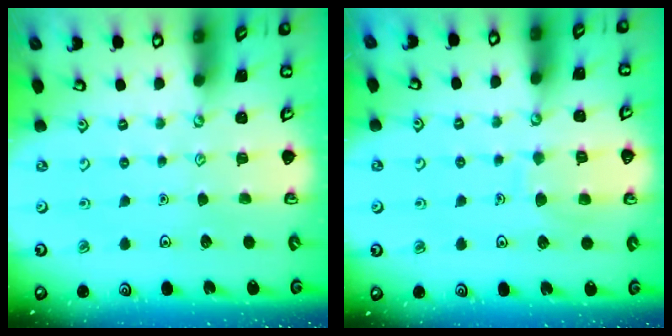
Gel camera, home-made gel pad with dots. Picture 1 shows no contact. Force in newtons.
{"total": 7.3, "press": 7.3, "slide": 0.7}